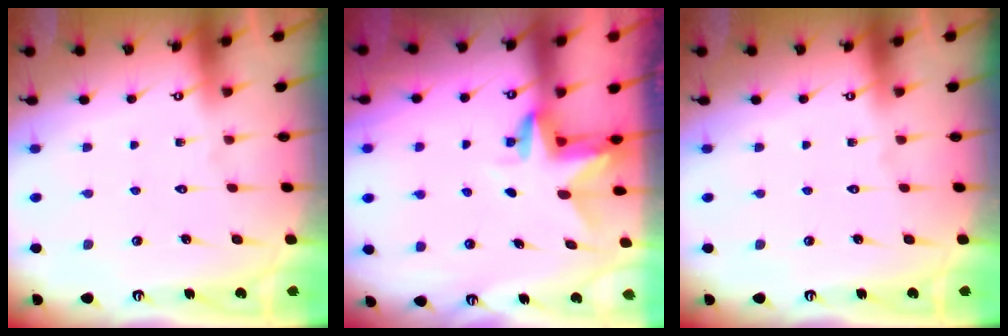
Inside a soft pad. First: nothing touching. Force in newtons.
{"total": 3.0, "press": 3.0, "slide": 0.2}
{"total": 0.0}